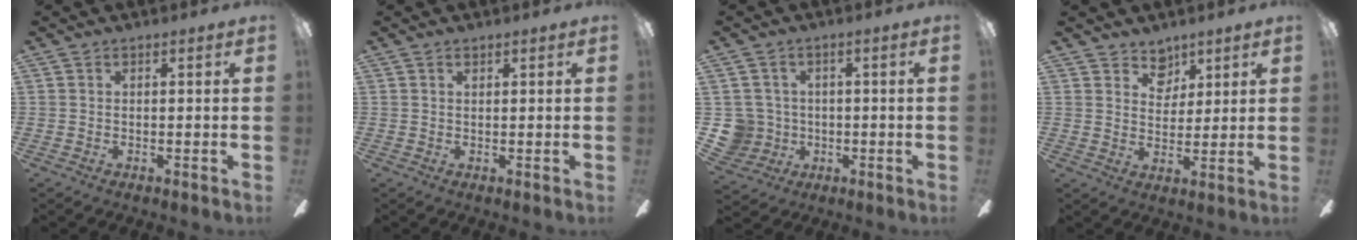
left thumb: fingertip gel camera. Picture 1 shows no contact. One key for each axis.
{"total": 0.8, "fx": 0.6, "fy": 0.4, "fz": 0.2, "tx": -0.005, "ty": 0.000, "tz": 0.012}
{"total": 7.0, "fx": -0.3, "fy": 6.9, "fz": 1.2, "tx": -0.059, "ty": 0.005, "tz": 0.000}
{"total": 5.9, "fx": 4.4, "fy": 3.8, "fz": 0.7, "tx": -0.011, "ty": -0.024, "tz": 0.081}